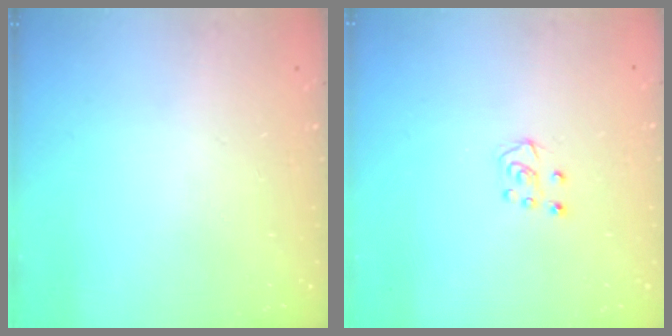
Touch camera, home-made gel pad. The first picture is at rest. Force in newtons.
{"total": 5.3, "press": 5.3, "slide": 0.6}